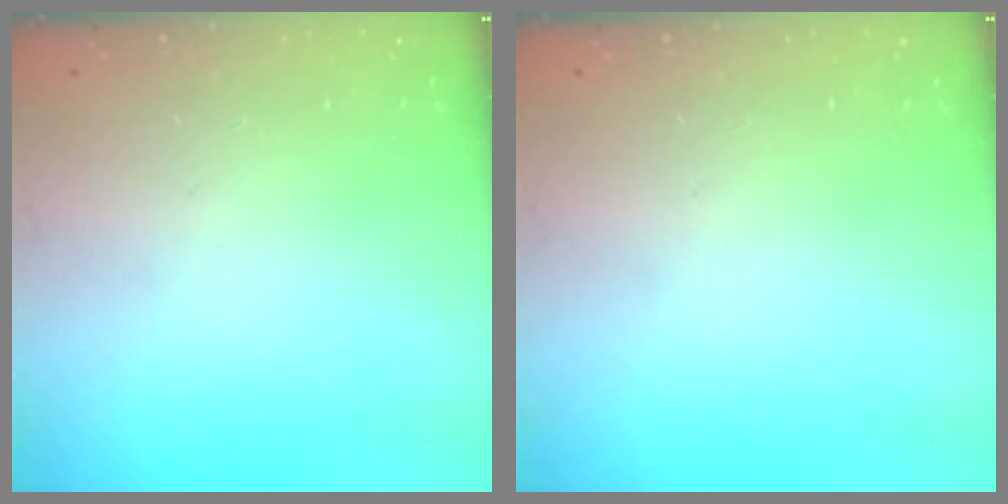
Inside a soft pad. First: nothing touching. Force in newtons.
{"total": 0.0}